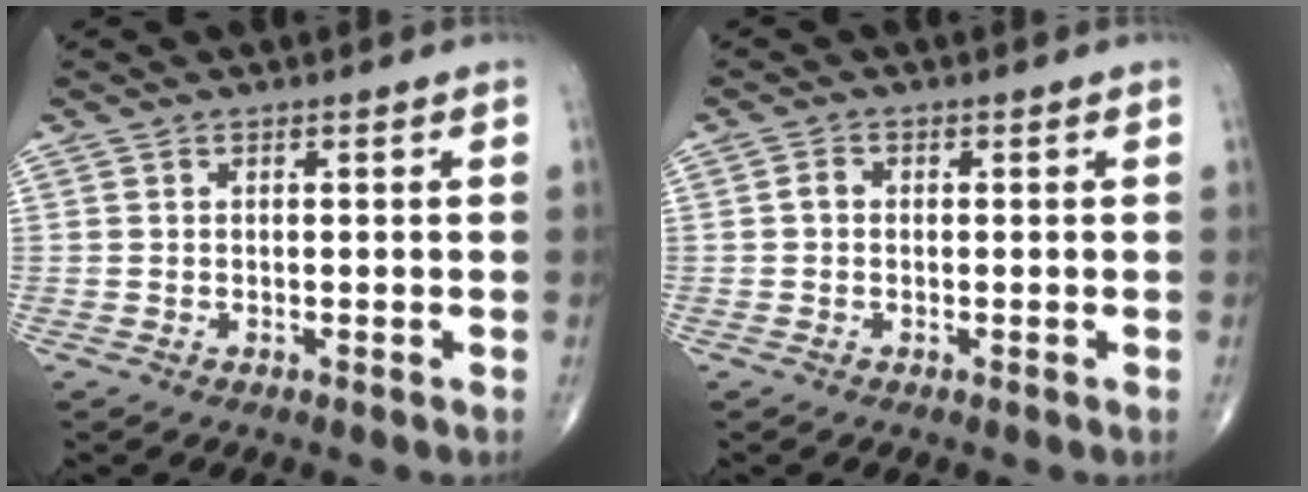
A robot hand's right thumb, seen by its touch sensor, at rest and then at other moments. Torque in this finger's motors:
{"motor_torque": [-0.01, -0.13, 0.34, 0.10, 0.00]}